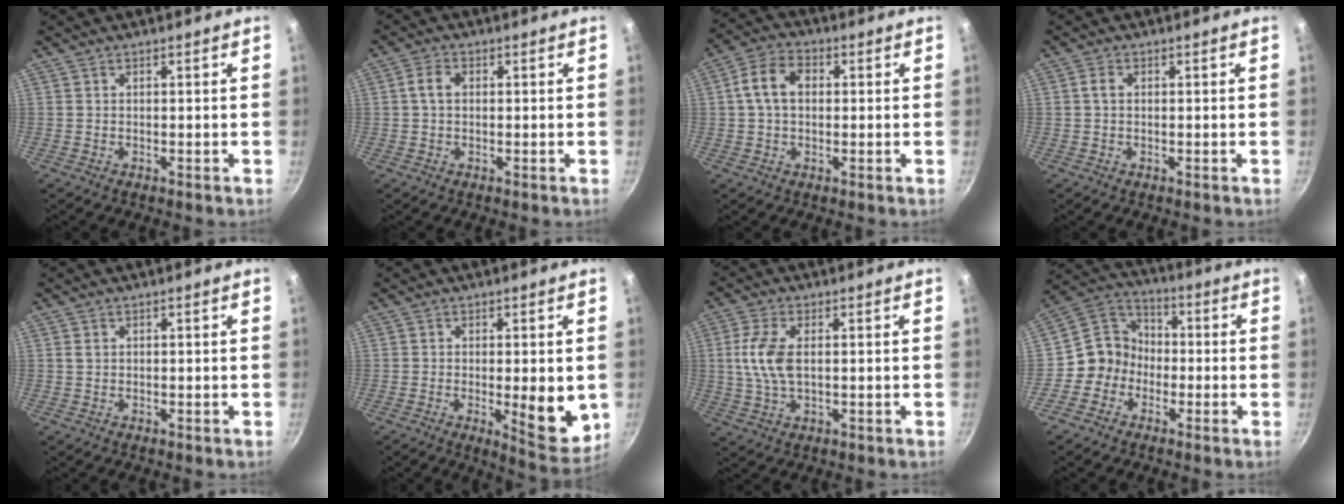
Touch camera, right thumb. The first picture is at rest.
{"total": 3.1, "force": [0.3, 2.2, 2.2], "torque": [-0.040, 0.010, 0.000]}
{"total": 8.0, "force": [0.9, 5.6, 5.6], "torque": [-0.091, 0.020, 0.005]}
{"total": 1.6, "force": [0.1, 1.2, 1.1], "torque": [-0.020, 0.005, 0.001]}
{"total": 0.7, "force": [0.2, 0.6, 0.4], "torque": [-0.005, 0.001, 0.004]}
{"total": 9.9, "force": [-1.0, 3.3, 9.3], "torque": [-0.103, -0.019, -0.005]}
{"total": 7.9, "force": [0.8, 4.1, 6.8], "torque": [-0.140, 0.004, 0.012]}
{"total": 8.7, "force": [-2.5, 7.8, 2.7], "torque": [-0.005, 0.040, -0.068]}